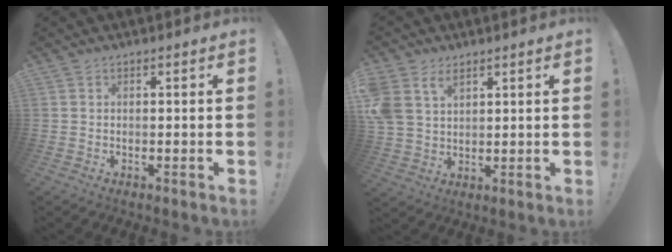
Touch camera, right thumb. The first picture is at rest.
{"total": 8.1, "force": [4.5, 5.6, 3.8], "torque": [-0.087, -0.020, 0.091]}